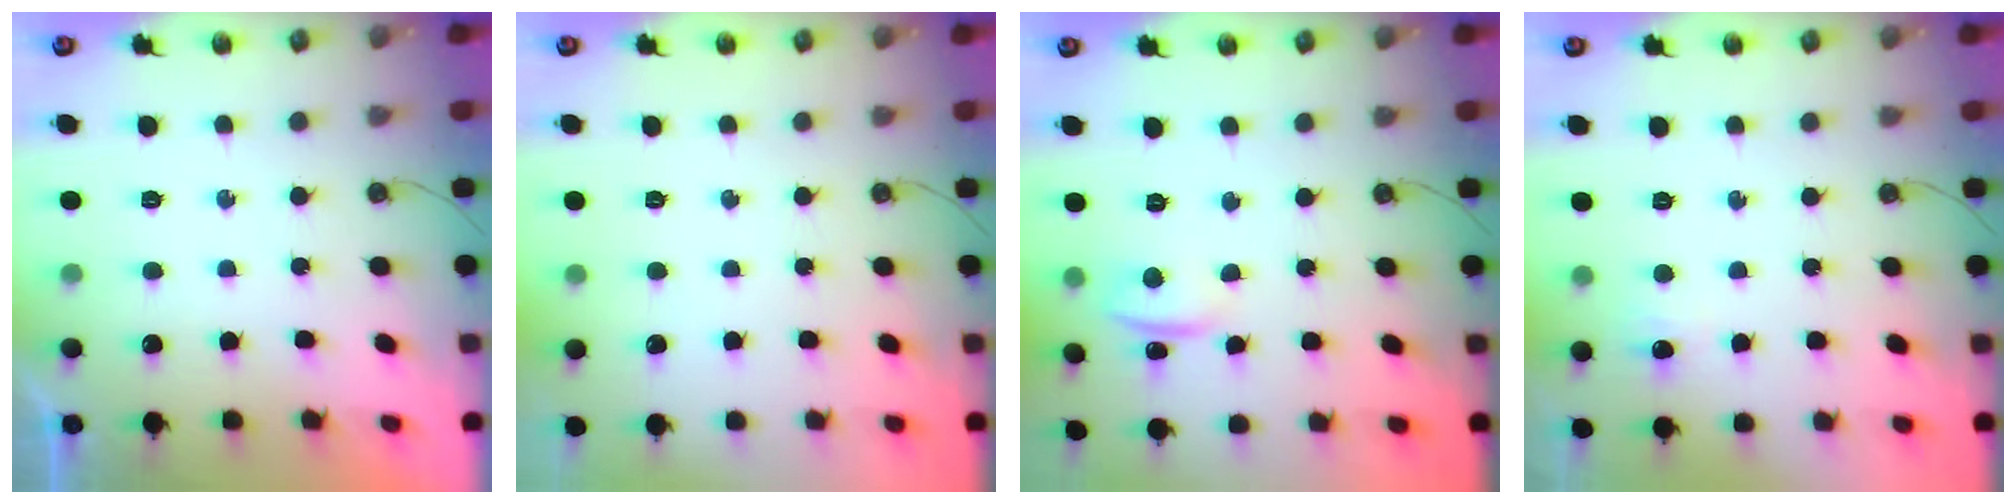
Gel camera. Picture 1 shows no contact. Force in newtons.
{"total": 0.0}
{"total": 2.2, "press": 1.7, "slide": 1.5}
{"total": 3.5, "press": 3.4, "slide": 0.8}